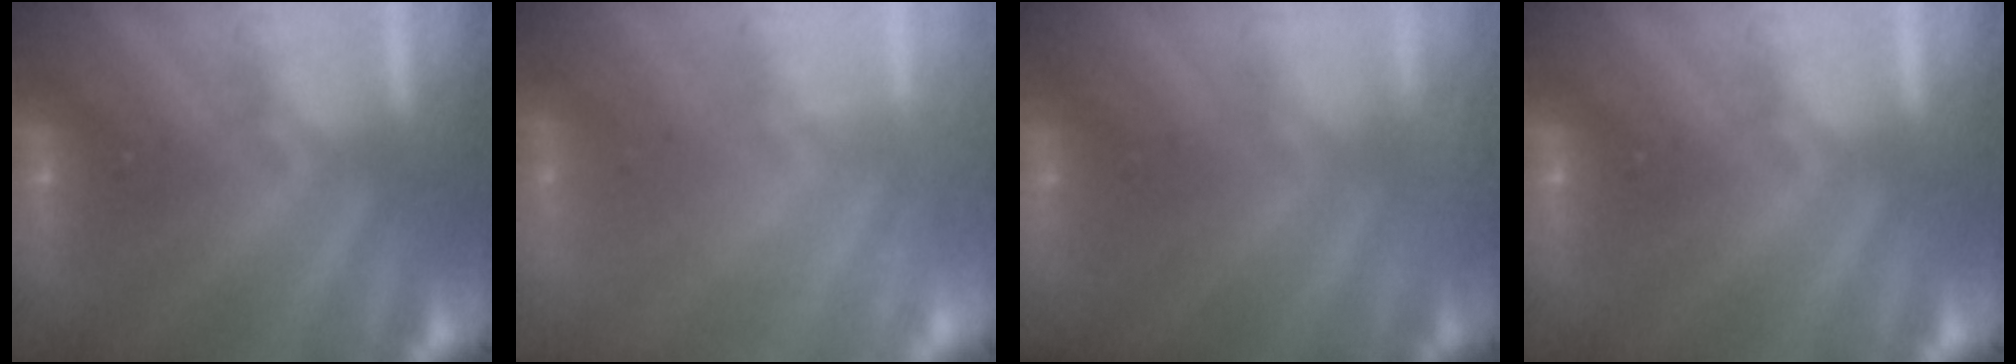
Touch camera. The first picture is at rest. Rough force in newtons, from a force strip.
{"total": 2.9}
{"total": 8.1}
{"total": 0.0}